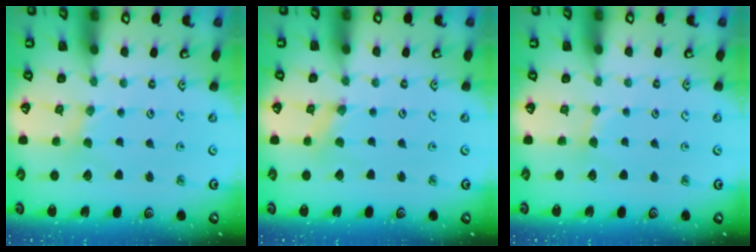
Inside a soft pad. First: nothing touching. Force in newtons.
{"total": 0.0}
{"total": 1.3, "press": 1.3, "slide": 0.2}